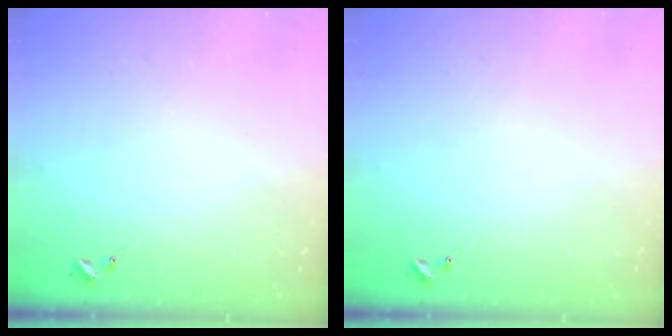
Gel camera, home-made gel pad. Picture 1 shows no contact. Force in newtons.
{"total": 0.0}